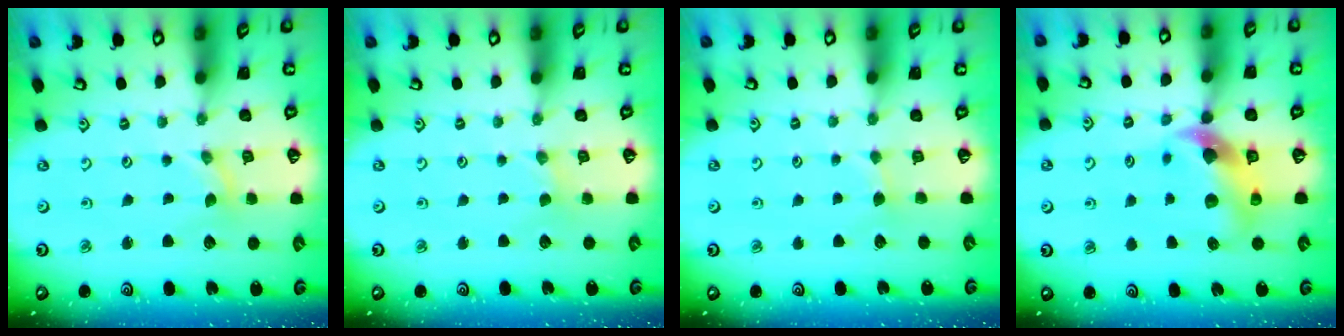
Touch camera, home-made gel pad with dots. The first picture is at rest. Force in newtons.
{"total": 0.0}
{"total": 1.3, "press": 1.3, "slide": 0.2}
{"total": 10.5, "press": 10.4, "slide": 1.6}